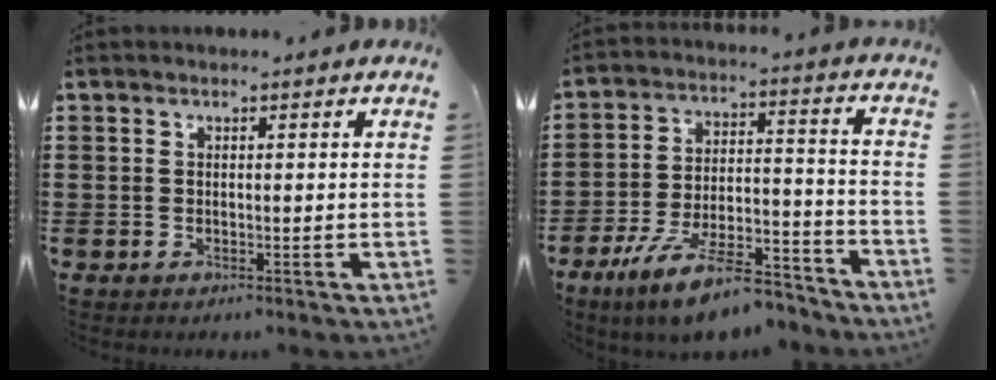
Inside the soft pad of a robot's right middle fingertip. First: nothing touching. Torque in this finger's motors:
{"motor_torque": [2.14, 0.00, 0.48, 0.17]}